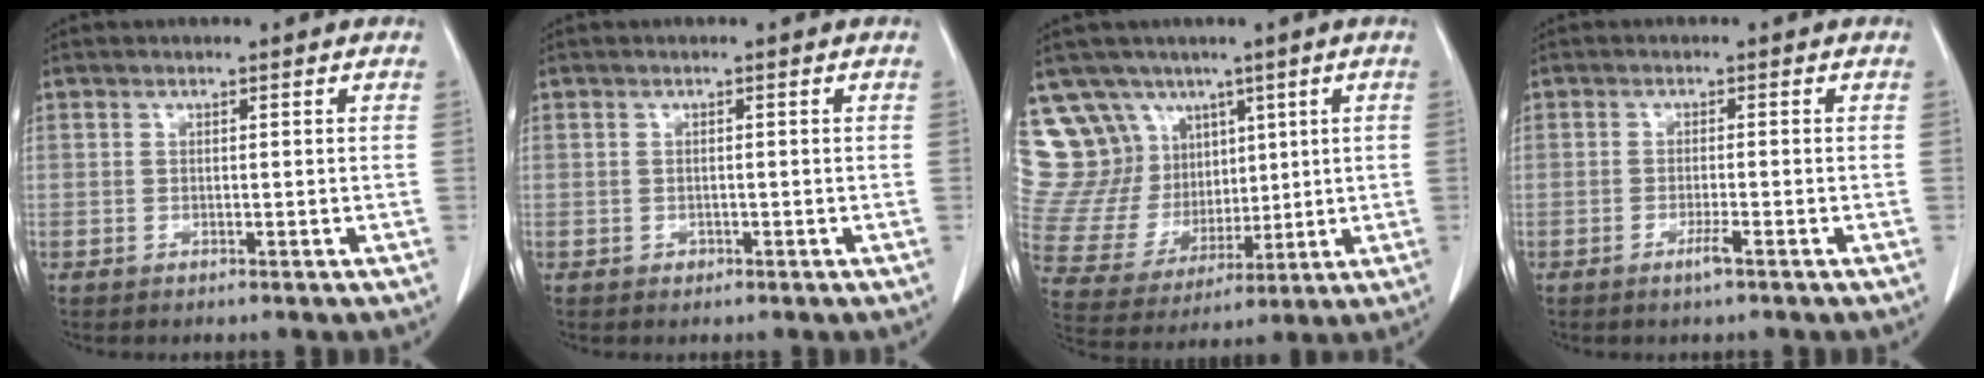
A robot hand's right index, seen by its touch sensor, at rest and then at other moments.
{"total": 0.7, "force": [-0.3, 0.6, 0.1], "torque": [-0.003, 0.003, -0.004]}
{"total": 15.9, "force": [9.6, 12.0, 4.3], "torque": [-0.103, 0.059, 0.206]}
{"total": 1.9, "force": [-1.2, -0.2, 1.5], "torque": [-0.031, -0.003, -0.021]}